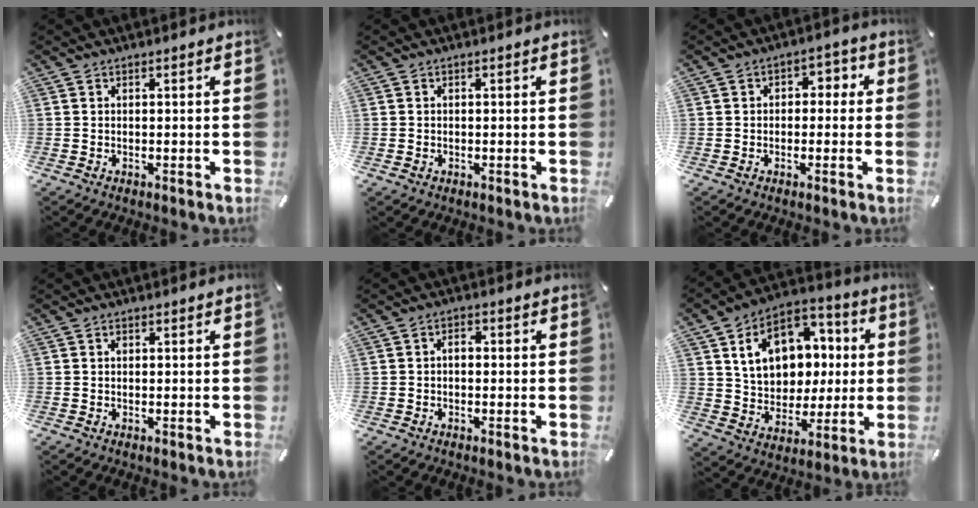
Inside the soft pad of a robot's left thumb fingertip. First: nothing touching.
{"total": 0.6, "force": [-0.2, 0.5, 0.2], "torque": [-0.003, 0.003, -0.005]}
{"total": 3.2, "force": [-1.2, 2.5, 1.5], "torque": [-0.022, 0.016, -0.031]}
{"total": 0.6, "force": [0.2, 0.5, 0.3], "torque": [-0.007, 0.002, 0.002]}
{"total": 1.9, "force": [-0.5, 1.2, 1.4], "torque": [-0.027, 0.009, -0.013]}
{"total": 15.0, "force": [3.5, 12.5, 7.5], "torque": [-0.126, -0.002, 0.073]}